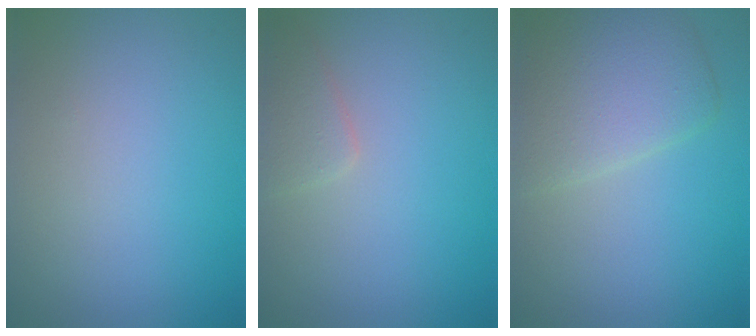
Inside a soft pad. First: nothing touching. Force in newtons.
{"total": 1.8, "press": 1.8, "slide": 0.1}
{"total": 5.0, "press": 5.0, "slide": 0.3}